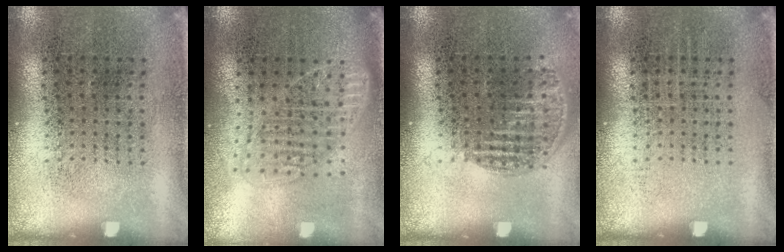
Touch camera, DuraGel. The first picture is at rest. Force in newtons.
{"total": 1.7, "press": 1.5, "slide": 0.8}
{"total": 1.2, "press": 1.0, "slide": 0.6}
{"total": 0.0}